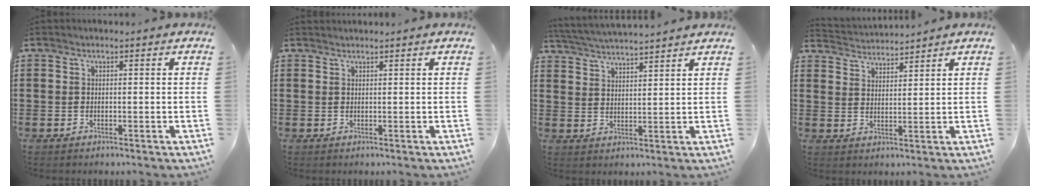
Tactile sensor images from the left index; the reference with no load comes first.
{"total": 0.7, "force": [0.7, 0.0, 0.0], "torque": [-0.002, 0.000, 0.014]}
{"total": 3.8, "force": [3.8, -0.6, 0.4], "torque": [-0.022, -0.020, 0.065]}
{"total": 2.9, "force": [2.8, -0.3, -0.6], "torque": [0.000, -0.014, 0.050]}